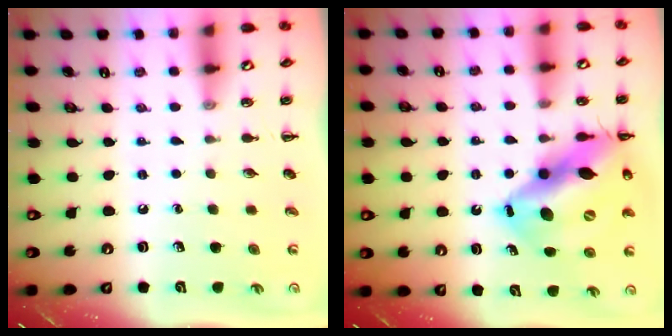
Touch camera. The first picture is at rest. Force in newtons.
{"total": 19.4, "press": 18.7, "slide": 5.1}